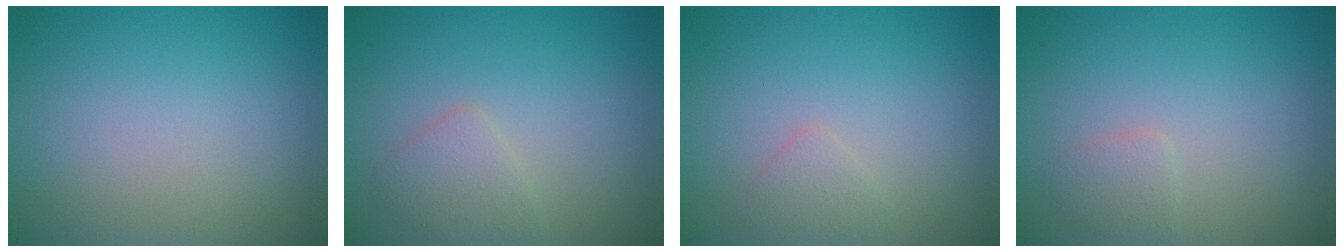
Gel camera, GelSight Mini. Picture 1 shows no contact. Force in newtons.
{"total": 1.9, "press": 1.9, "slide": 0.2}
{"total": 1.1, "press": 1.1, "slide": 0.0}
{"total": 1.2, "press": 1.2, "slide": 0.0}